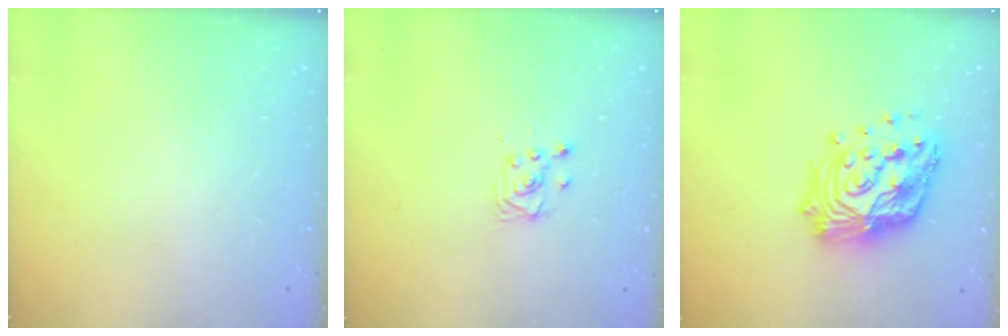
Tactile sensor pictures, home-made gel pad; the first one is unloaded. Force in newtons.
{"total": 3.5, "press": 3.5, "slide": 0.4}
{"total": 20.6, "press": 20.4, "slide": 2.2}